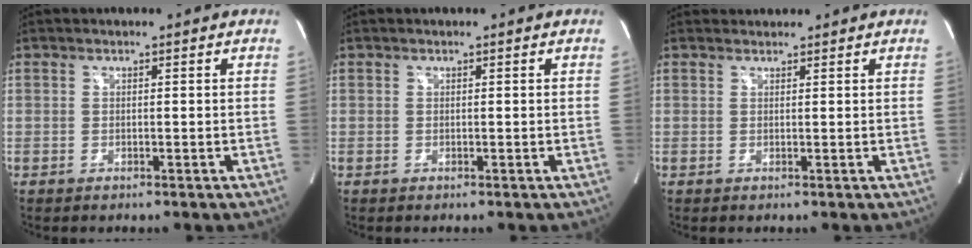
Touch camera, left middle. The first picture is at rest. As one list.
[{"total": 0.0}, {"total": 1.3, "force": [1.3, 0.3, -0.3], "torque": [-0.003, 0.016, 0.024]}]